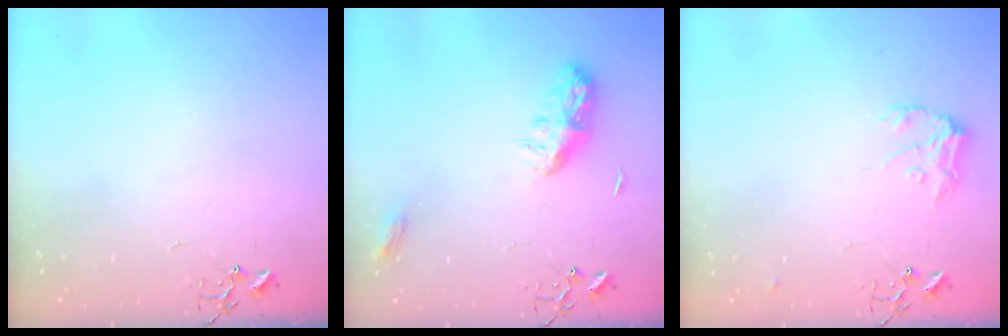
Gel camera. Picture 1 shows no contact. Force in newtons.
{"total": 9.9, "press": 9.9, "slide": 0.1}
{"total": 9.8, "press": 9.8, "slide": 0.6}